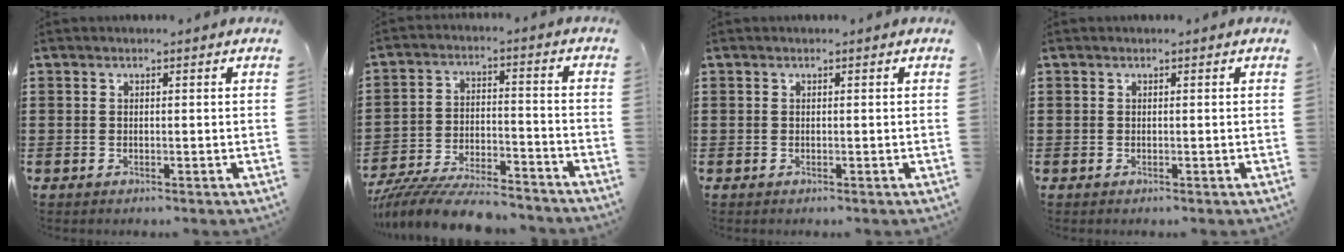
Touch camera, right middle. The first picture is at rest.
{"total": 8.9, "force": [-8.4, 1.2, 2.7], "torque": [-0.046, 0.018, -0.161]}
{"total": 0.0}
{"total": 0.0}